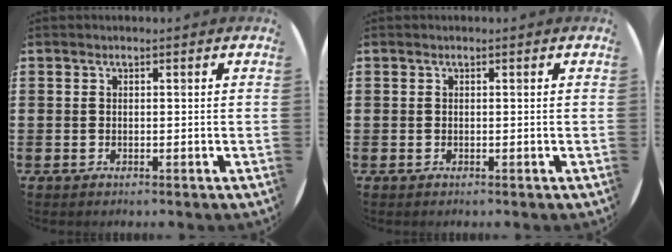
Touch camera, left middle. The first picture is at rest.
{"total": 0.0}